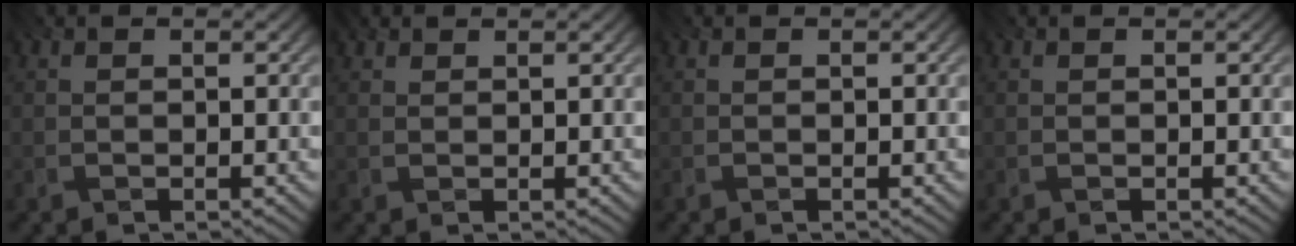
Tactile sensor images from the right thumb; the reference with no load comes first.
{"total": 1.4, "force": [1.2, 0.6, 0.6], "torque": [-0.014, 0.000, 0.018]}
{"total": 0.0}
{"total": 0.0}